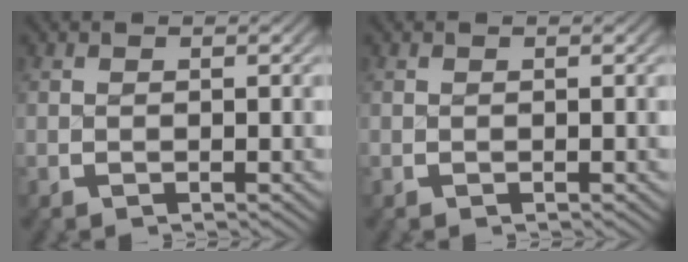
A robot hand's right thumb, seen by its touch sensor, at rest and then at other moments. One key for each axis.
{"total": 0.0}